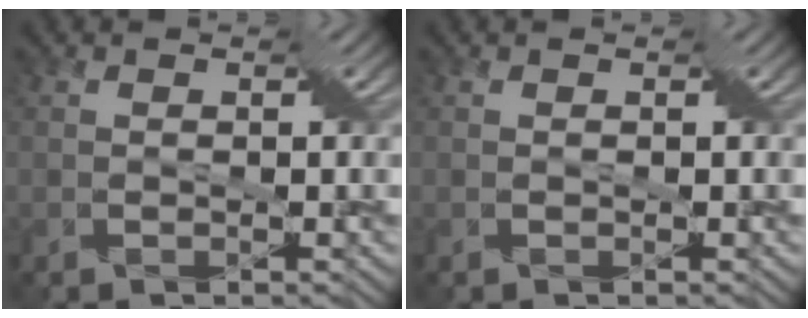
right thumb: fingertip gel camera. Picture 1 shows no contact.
{"total": 0.0}